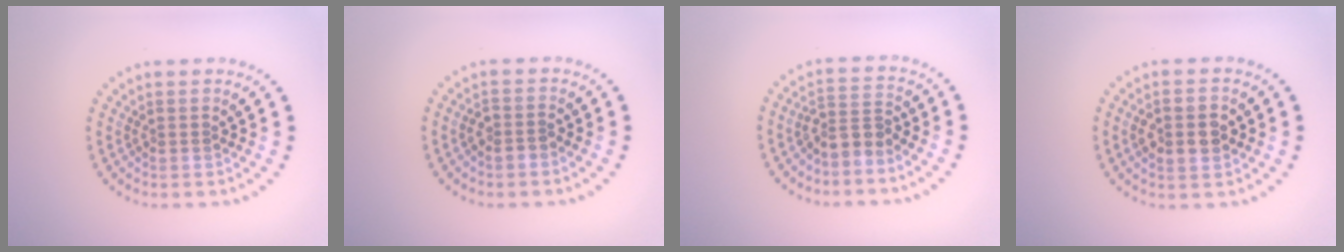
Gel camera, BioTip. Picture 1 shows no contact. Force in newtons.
{"total": 1.5, "press": 1.2, "slide": 0.9}
{"total": 2.5, "press": 1.8, "slide": 1.7}
{"total": 3.0, "press": 3.0, "slide": 0.0}